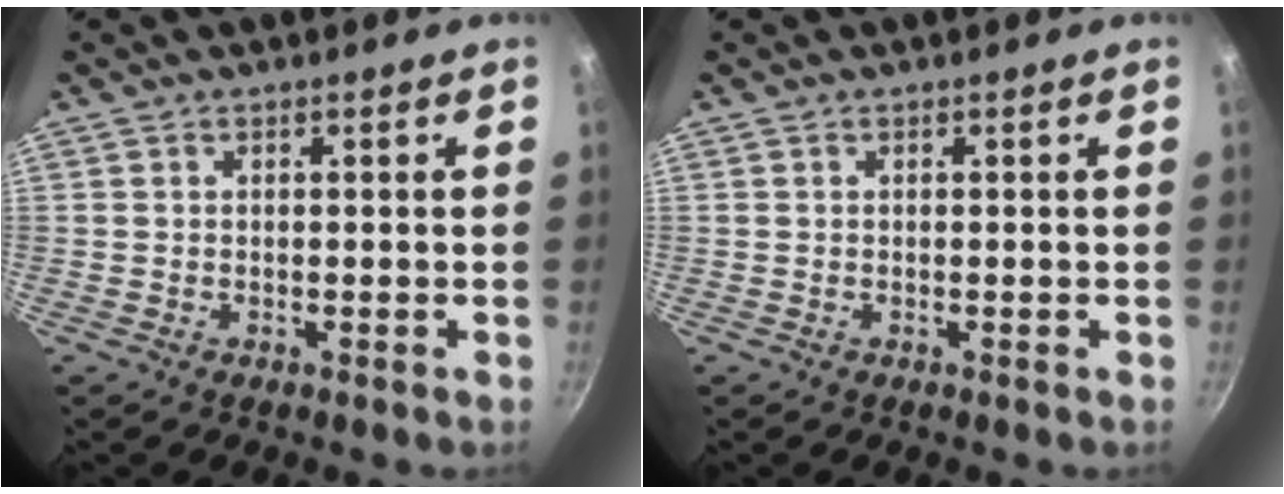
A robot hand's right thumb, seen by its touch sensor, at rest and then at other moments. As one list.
[{"total": 0.0}]